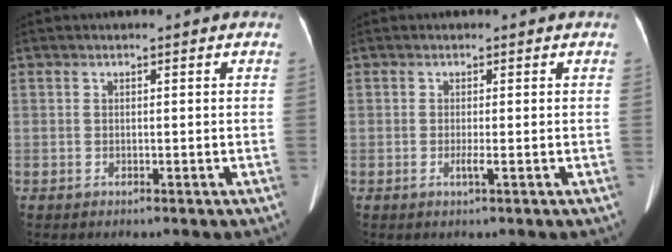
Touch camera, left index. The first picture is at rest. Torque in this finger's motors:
{"motor_torque": [0.38, 0.20, 0.13, 0.05]}